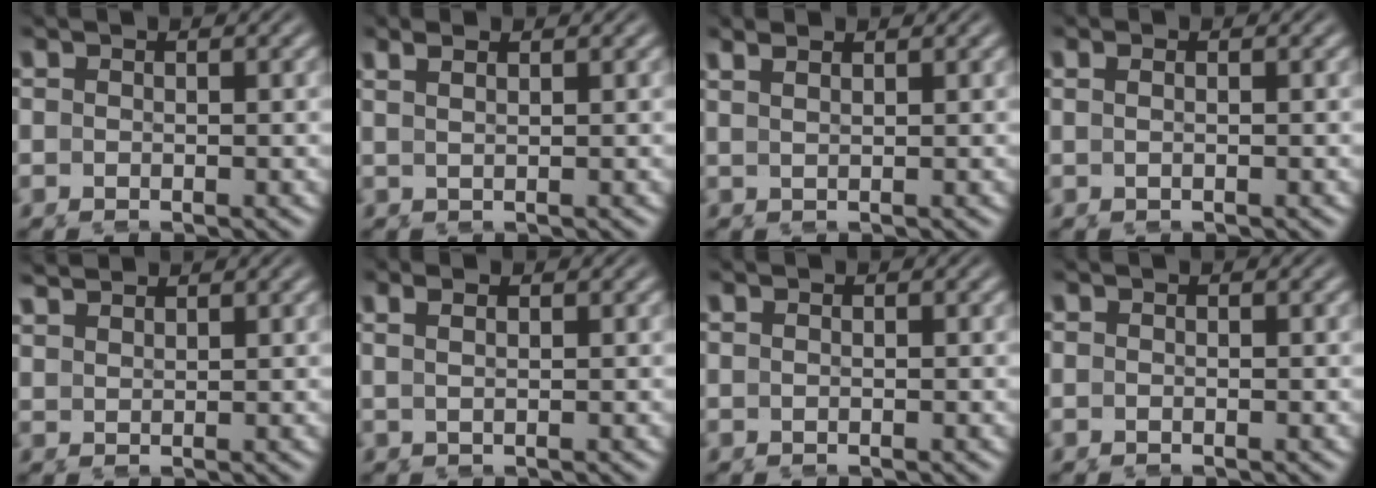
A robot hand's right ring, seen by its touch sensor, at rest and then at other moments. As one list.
[{"total": 1.4, "force": [1.0, 0.2, 0.9], "torque": [-0.014, 0.005, 0.016]}, {"total": 1.4, "force": [1.2, 0.2, 0.7], "torque": [-0.011, 0.005, 0.021]}, {"total": 0.6, "force": [-0.1, -0.1, 0.6], "torque": [-0.008, 0.000, -0.001]}, {"total": 1.8, "force": [1.8, 0.3, 0.2], "torque": [0.000, 0.001, 0.036]}, {"total": 1.2, "force": [0.5, 0.2, 1.0], "torque": [-0.017, 0.001, 0.010]}, {"total": 0.0}, {"total": 0.0}]